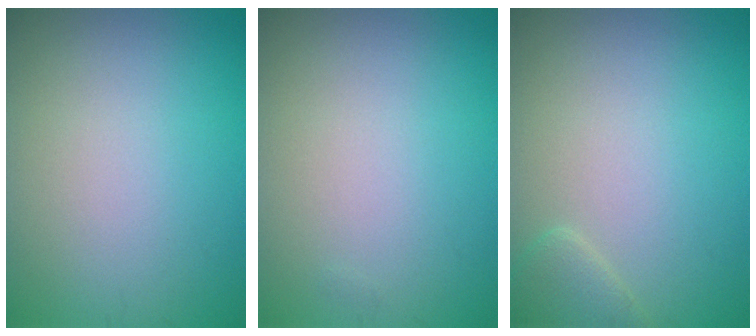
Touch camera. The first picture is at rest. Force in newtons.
{"total": 0.0}
{"total": 1.7, "press": 1.7, "slide": 0.1}